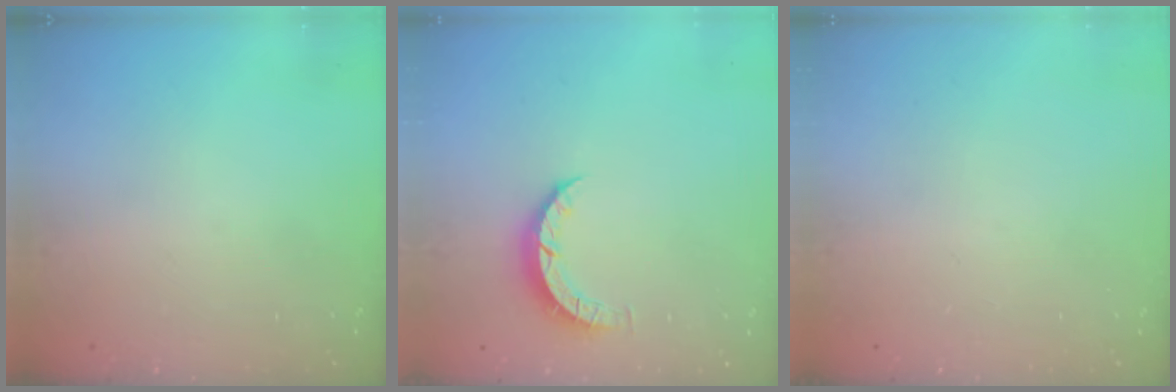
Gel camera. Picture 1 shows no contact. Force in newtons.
{"total": 4.1, "press": 4.1, "slide": 0.4}
{"total": 0.0}